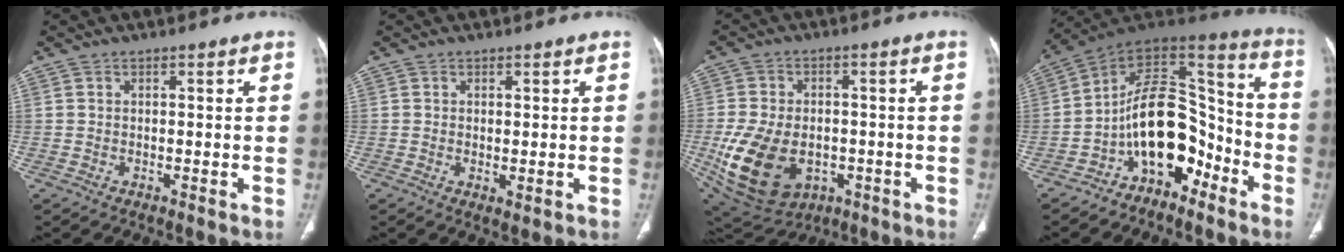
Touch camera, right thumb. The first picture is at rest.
{"total": 1.5, "force": [-0.1, 0.6, 1.3], "torque": [-0.028, -0.009, 0.004]}
{"total": 18.1, "force": [-4.6, 12.5, 12.3], "torque": [-0.241, 0.003, -0.050]}
{"total": 17.0, "force": [-8.1, 10.0, 11.1], "torque": [-0.139, 0.109, -0.142]}